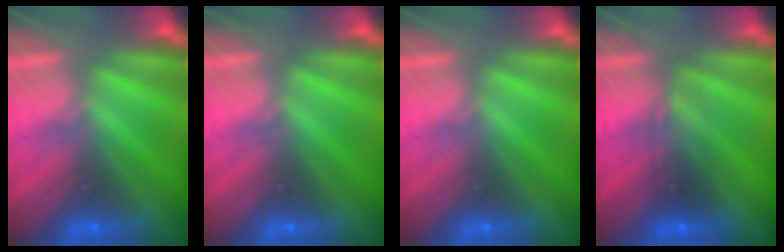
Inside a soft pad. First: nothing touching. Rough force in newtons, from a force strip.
{"total": 0.0}
{"total": 0.0}
{"total": 2.4}